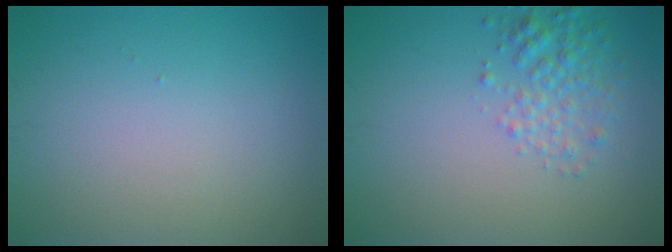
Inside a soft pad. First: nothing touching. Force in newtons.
{"total": 2.6, "press": 2.6, "slide": 0.1}